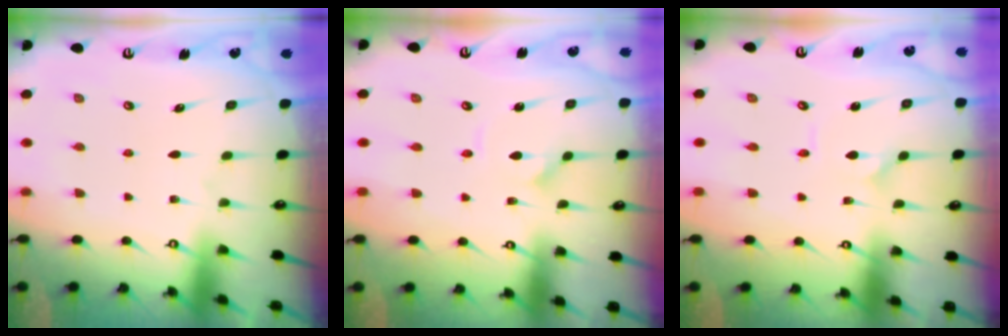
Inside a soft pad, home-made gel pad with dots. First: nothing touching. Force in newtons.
{"total": 3.0, "press": 3.0, "slide": 0.2}
{"total": 0.7, "press": 0.7, "slide": 0.0}